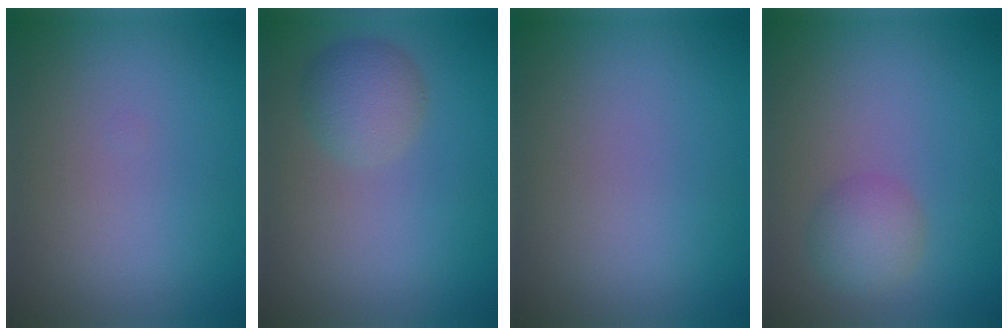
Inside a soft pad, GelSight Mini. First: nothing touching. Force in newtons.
{"total": 2.9, "press": 2.9, "slide": 0.0}
{"total": 0.0}
{"total": 2.5, "press": 2.5, "slide": 0.1}